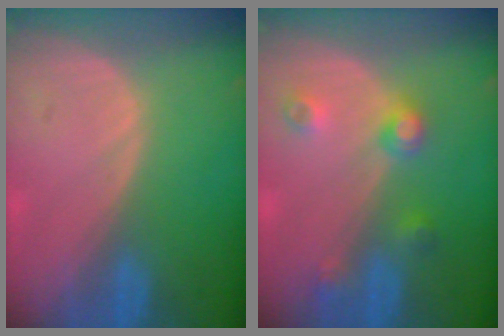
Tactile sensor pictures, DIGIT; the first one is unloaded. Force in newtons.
{"total": 4.5, "press": 4.0, "slide": 2.1}